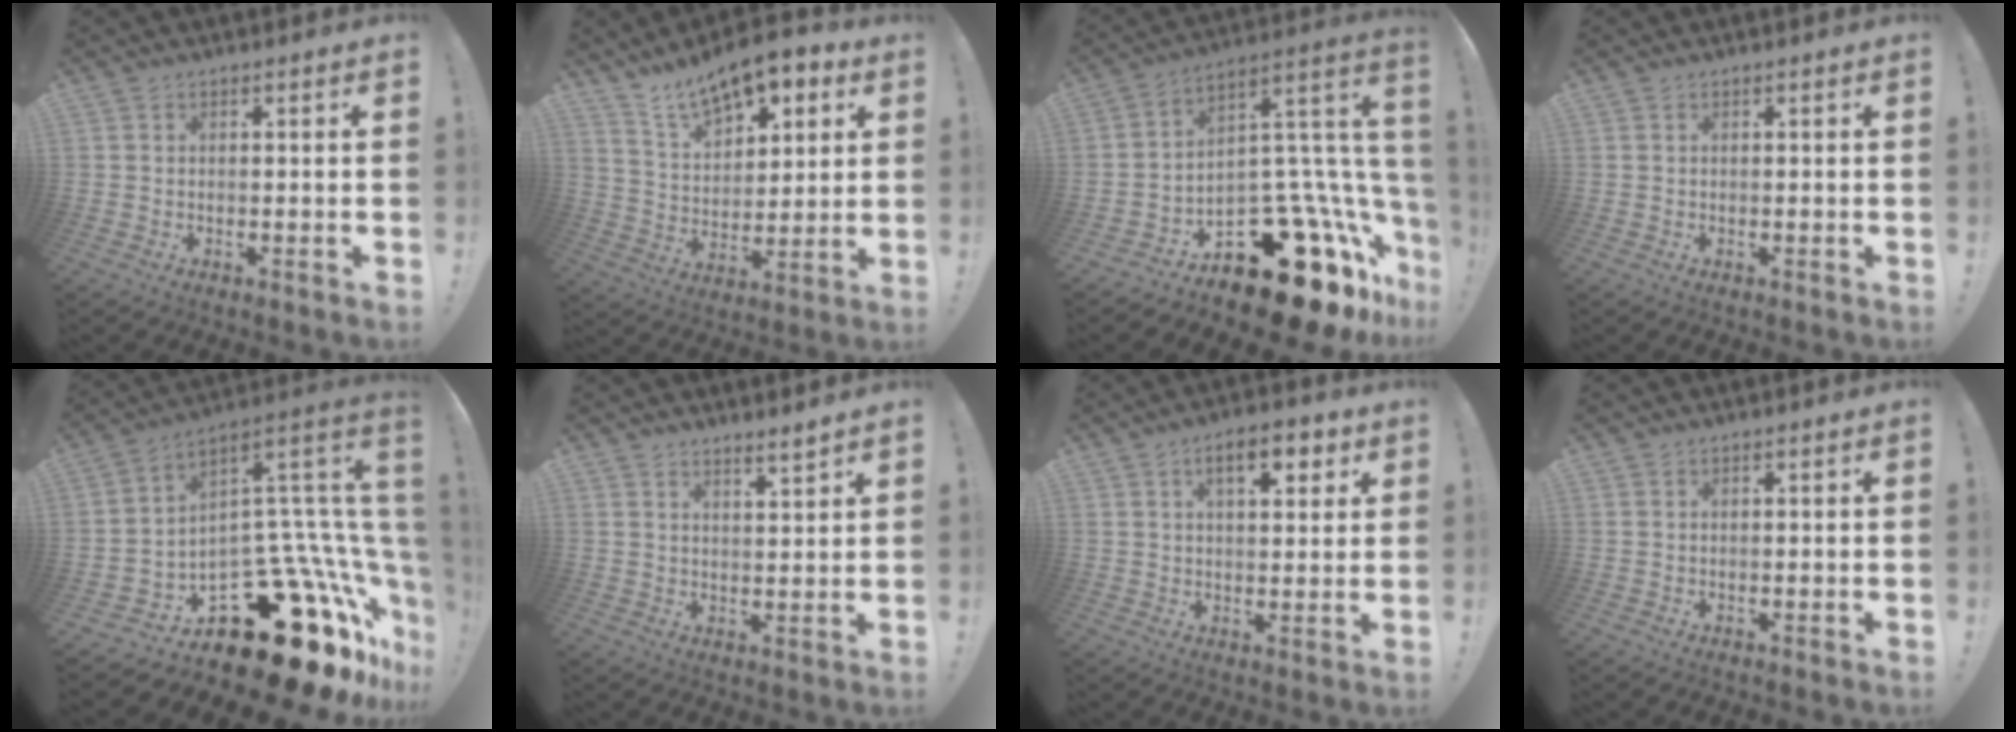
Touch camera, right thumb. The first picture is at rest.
{"total": 13.6, "force": [10.8, 5.7, 6.1], "torque": [-0.106, -0.076, 0.194]}
{"total": 23.4, "force": [-14.2, 10.9, 15.1], "torque": [-0.140, 0.053, -0.219]}
{"total": 0.0}
{"total": 23.1, "force": [-13.2, 10.3, 15.9], "torque": [-0.172, 0.025, -0.186]}
{"total": 4.1, "force": [3.8, 0.1, 1.6], "torque": [-0.015, -0.034, 0.063]}
{"total": 8.6, "force": [4.0, 3.6, 6.7], "torque": [-0.087, -0.009, 0.063]}
{"total": 0.0}